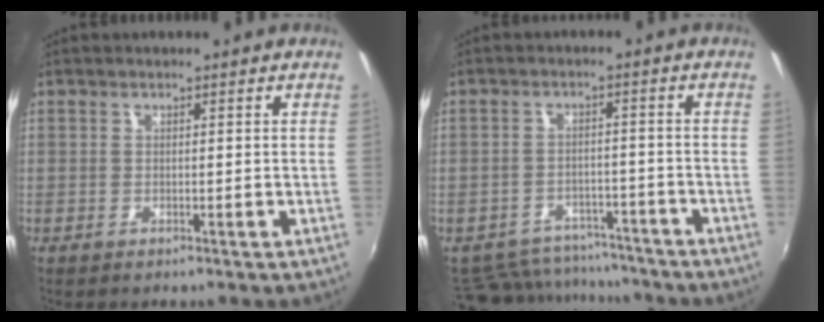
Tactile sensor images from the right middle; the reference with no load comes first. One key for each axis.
{"total": 13.0, "fx": -11.2, "fy": 5.4, "fz": 3.7, "tx": -0.093, "ty": 0.016, "tz": -0.149}